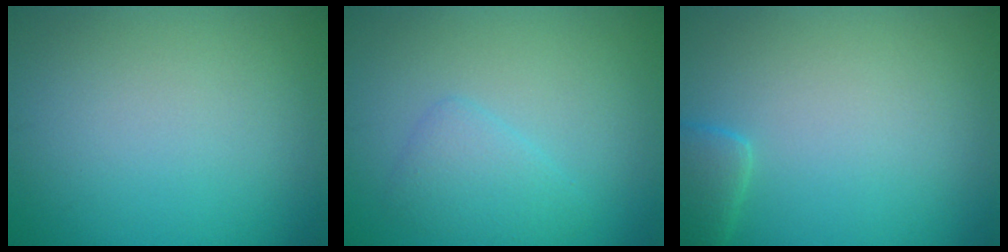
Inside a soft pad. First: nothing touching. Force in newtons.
{"total": 2.4, "press": 2.4, "slide": 0.1}
{"total": 2.4, "press": 2.4, "slide": 0.2}